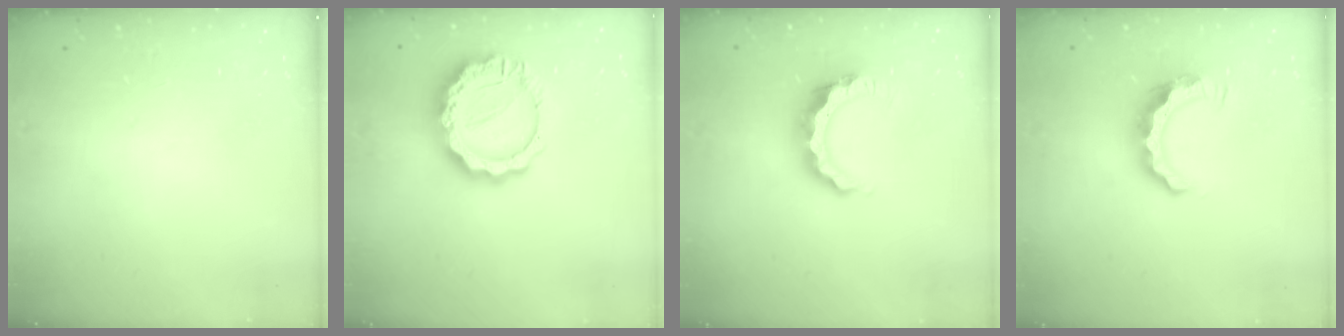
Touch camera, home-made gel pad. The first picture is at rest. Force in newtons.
{"total": 15.1, "press": 15.0, "slide": 1.0}
{"total": 8.6, "press": 8.5, "slide": 1.0}
{"total": 8.1, "press": 8.1, "slide": 0.3}